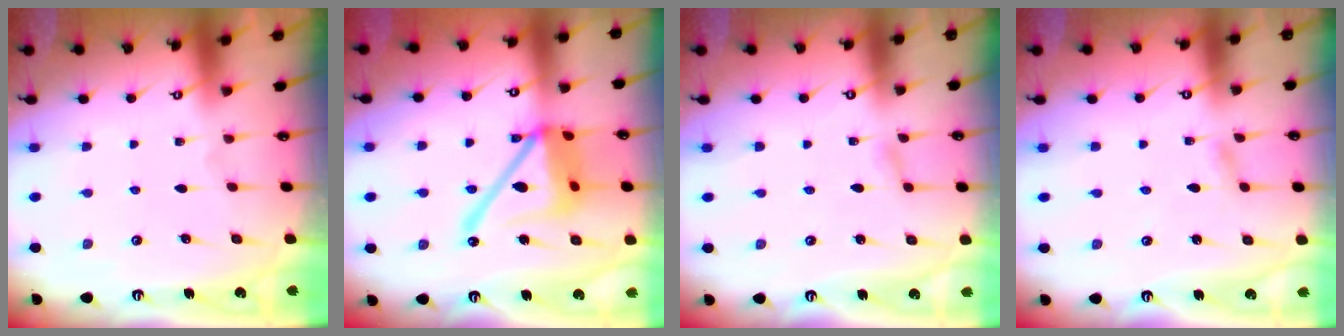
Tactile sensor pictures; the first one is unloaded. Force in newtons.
{"total": 18.7, "press": 18.6, "slide": 1.9}
{"total": 1.1, "press": 1.1, "slide": 0.1}
{"total": 1.4, "press": 1.4, "slide": 0.1}